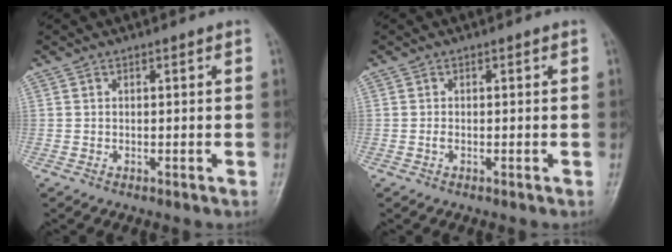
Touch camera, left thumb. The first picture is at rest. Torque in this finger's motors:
{"motor_torque": [-0.16, 0.06, 0.08, -0.04, 0.00]}